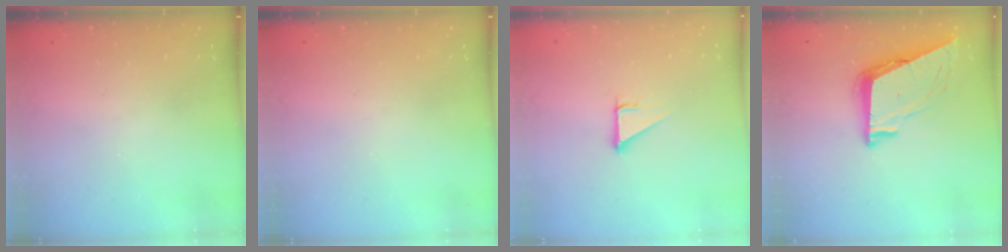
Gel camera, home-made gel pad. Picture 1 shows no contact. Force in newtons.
{"total": 0.0}
{"total": 2.8, "press": 2.8, "slide": 0.0}
{"total": 8.8, "press": 8.5, "slide": 2.5}